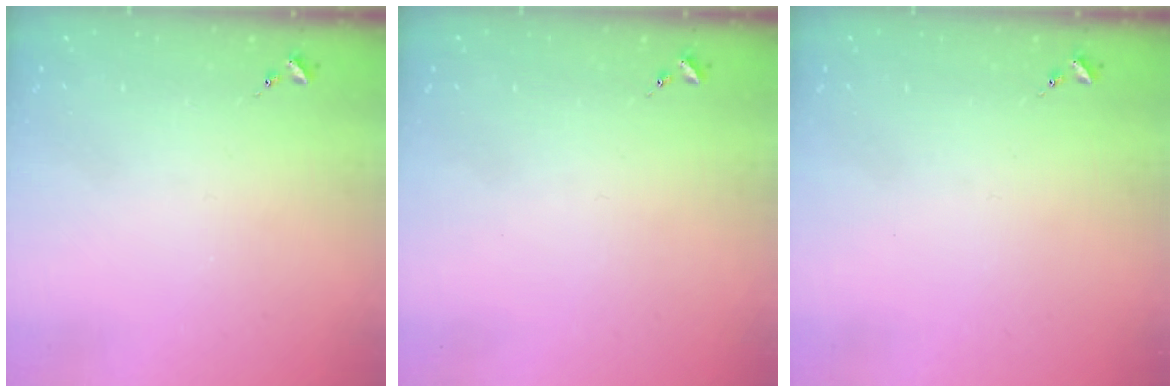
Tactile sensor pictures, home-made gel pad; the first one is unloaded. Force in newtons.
{"total": 0.0}
{"total": 0.0}